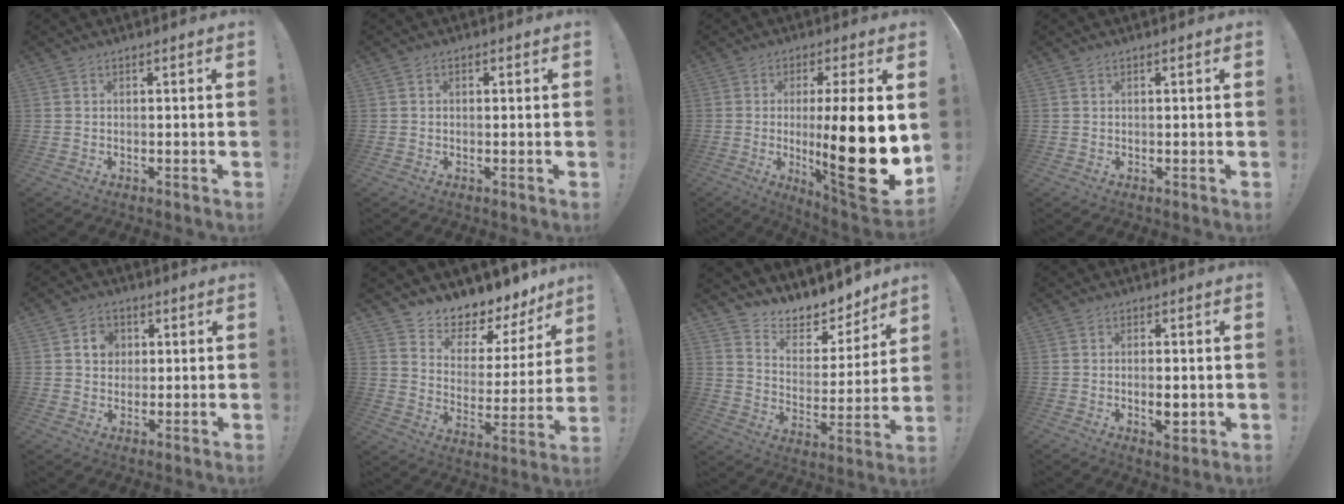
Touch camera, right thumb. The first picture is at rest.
{"total": 0.7, "force": [0.1, 0.5, 0.5], "torque": [-0.009, 0.003, 0.001]}
{"total": 23.1, "force": [-1.6, 3.8, 22.7], "torque": [-0.355, -0.029, -0.024]}
{"total": 0.6, "force": [0.2, -0.2, 0.5], "torque": [-0.002, -0.003, 0.001]}
{"total": 5.6, "force": [1.6, 5.0, 2.0], "torque": [-0.027, 0.001, 0.028]}
{"total": 7.2, "force": [6.3, 3.1, 1.7], "torque": [-0.025, -0.077, 0.105]}
{"total": 8.2, "force": [7.3, 3.3, 1.7], "torque": [-0.028, -0.075, 0.130]}
{"total": 4.4, "force": [-0.8, 1.6, 4.0], "torque": [-0.048, 0.000, -0.013]}